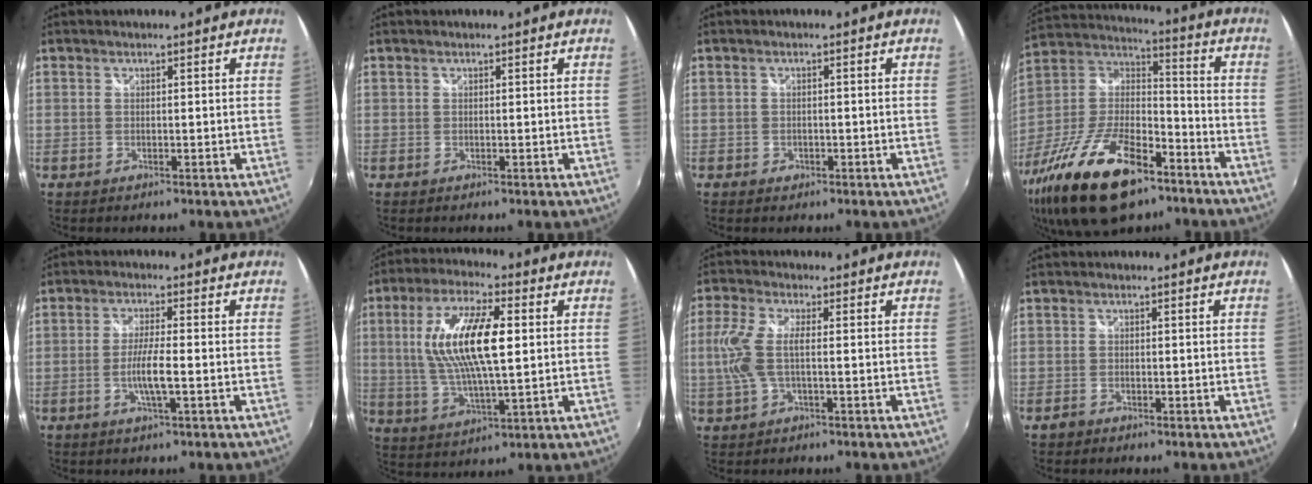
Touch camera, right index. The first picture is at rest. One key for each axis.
{"total": 0.0}
{"total": 1.6, "fx": -0.8, "fy": 1.3, "fz": 0.4, "tx": -0.008, "ty": -0.001, "tz": -0.012}
{"total": 26.4, "fx": -15.1, "fy": 11.5, "fz": 18.4, "tx": -0.376, "ty": -0.028, "tz": -0.260}
{"total": 5.2, "fx": -1.5, "fy": 0.2, "fz": 4.9, "tx": -0.095, "ty": -0.006, "tz": -0.028}
{"total": 15.7, "fx": 2.5, "fy": 4.9, "fz": 14.7, "tx": -0.282, "ty": 0.009, "tz": 0.050}
{"total": 7.6, "fx": -0.4, "fy": 2.7, "fz": 7.1, "tx": -0.158, "ty": 0.002, "tz": -0.005}
{"total": 1.5, "fx": -1.1, "fy": 1.0, "fz": 0.3, "tx": -0.008, "ty": -0.001, "tz": -0.019}